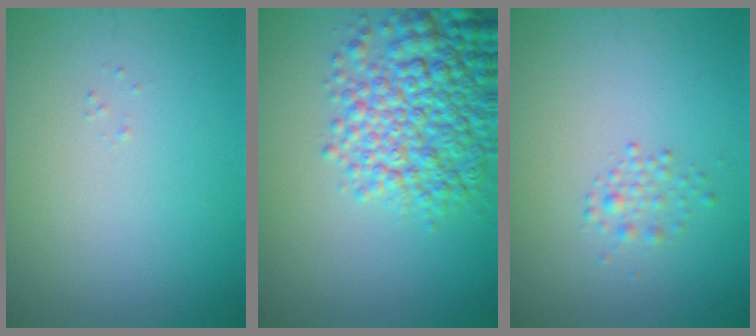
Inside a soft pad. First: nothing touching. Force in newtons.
{"total": 7.7, "press": 7.7, "slide": 0.2}
{"total": 1.3, "press": 1.3, "slide": 0.0}